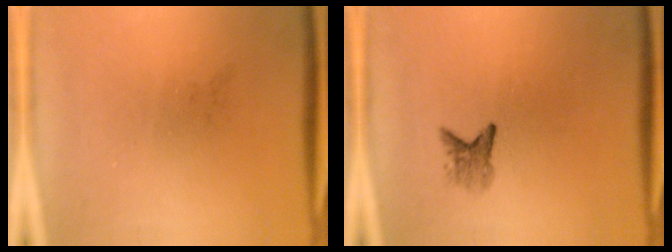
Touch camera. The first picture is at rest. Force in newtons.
{"total": 2.0}